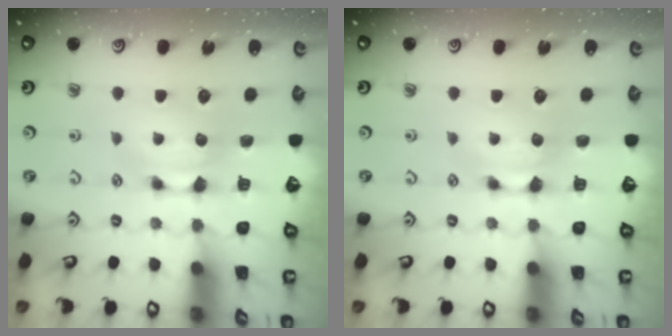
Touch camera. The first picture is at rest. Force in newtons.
{"total": 0.0}